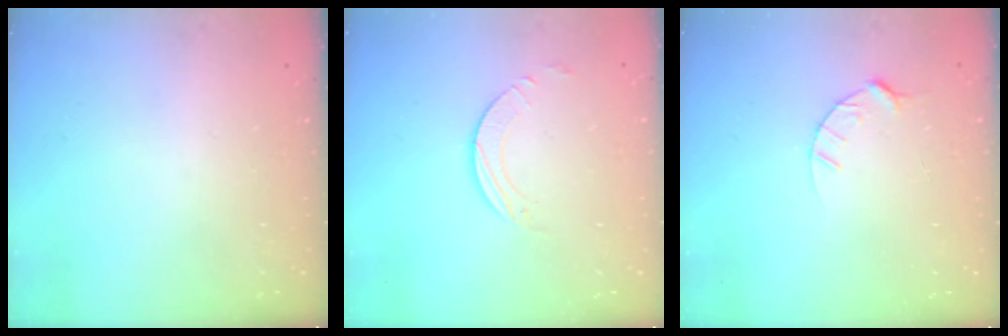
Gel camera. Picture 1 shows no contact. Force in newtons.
{"total": 2.2, "press": 2.2, "slide": 0.2}
{"total": 3.8, "press": 3.8, "slide": 0.4}